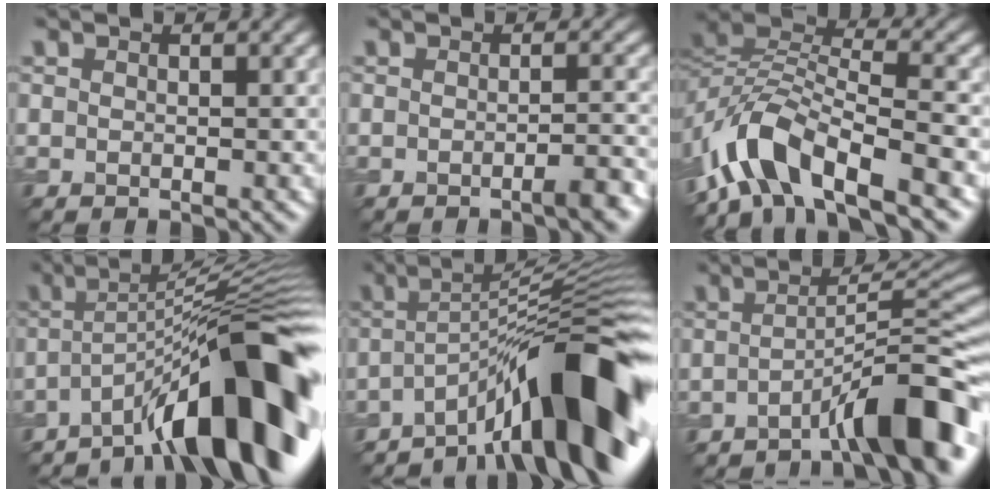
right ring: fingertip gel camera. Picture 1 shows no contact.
{"total": 2.2, "force": [-1.1, 0.5, 1.9], "torque": [-0.022, 0.003, -0.022]}
{"total": 9.0, "force": [-5.9, 3.5, 5.9], "torque": [-0.097, 0.006, -0.122]}
{"total": 13.6, "force": [-7.3, 2.9, 11.1], "torque": [-0.162, 0.018, -0.121]}
{"total": 12.9, "force": [-6.6, 2.3, 10.8], "torque": [-0.141, 0.023, -0.108]}
{"total": 7.6, "force": [-4.2, 1.4, 6.2], "torque": [-0.083, 0.022, -0.069]}